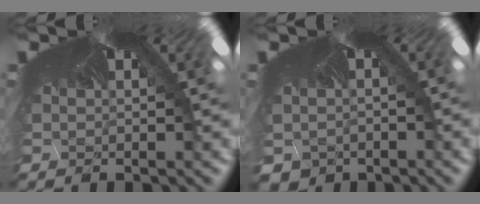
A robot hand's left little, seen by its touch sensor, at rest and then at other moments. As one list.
[{"total": 2.7, "force": [-2.3, 1.4, -0.2], "torque": [-0.017, -0.034, -0.009]}]